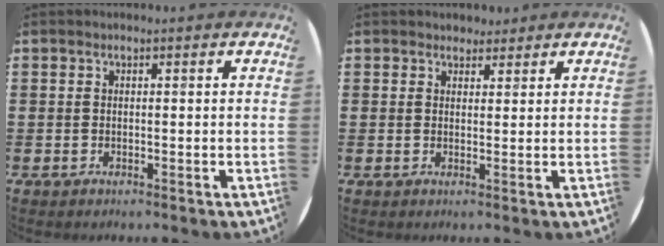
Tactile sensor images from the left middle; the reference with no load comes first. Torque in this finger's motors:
{"motor_torque": [0.05, -0.05, -0.01, 0.00]}